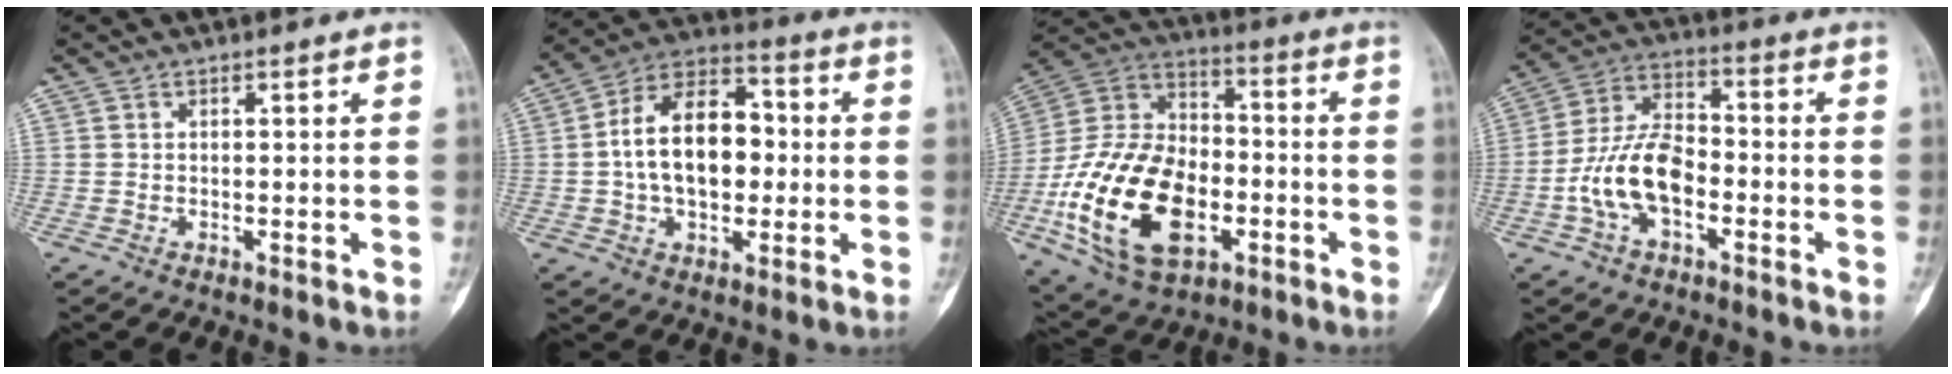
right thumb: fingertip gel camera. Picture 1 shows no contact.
{"total": 16.0, "force": [0.0, 10.1, 12.5], "torque": [-0.180, 0.033, -0.008]}
{"total": 25.1, "force": [-7.2, 15.3, 18.5], "torque": [-0.335, 0.033, -0.115]}
{"total": 12.2, "force": [-3.5, 6.8, 9.5], "torque": [-0.177, 0.040, -0.071]}